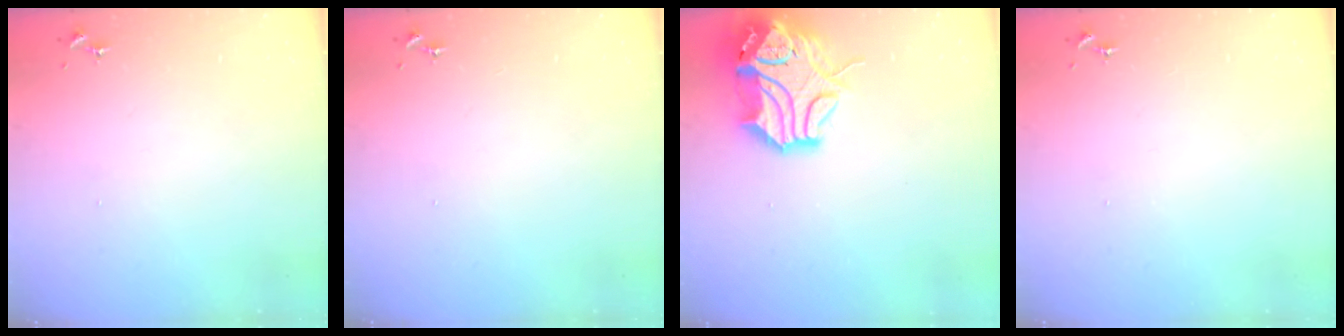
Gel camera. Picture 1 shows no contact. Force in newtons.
{"total": 0.0}
{"total": 15.5, "press": 15.3, "slide": 2.3}
{"total": 0.0}